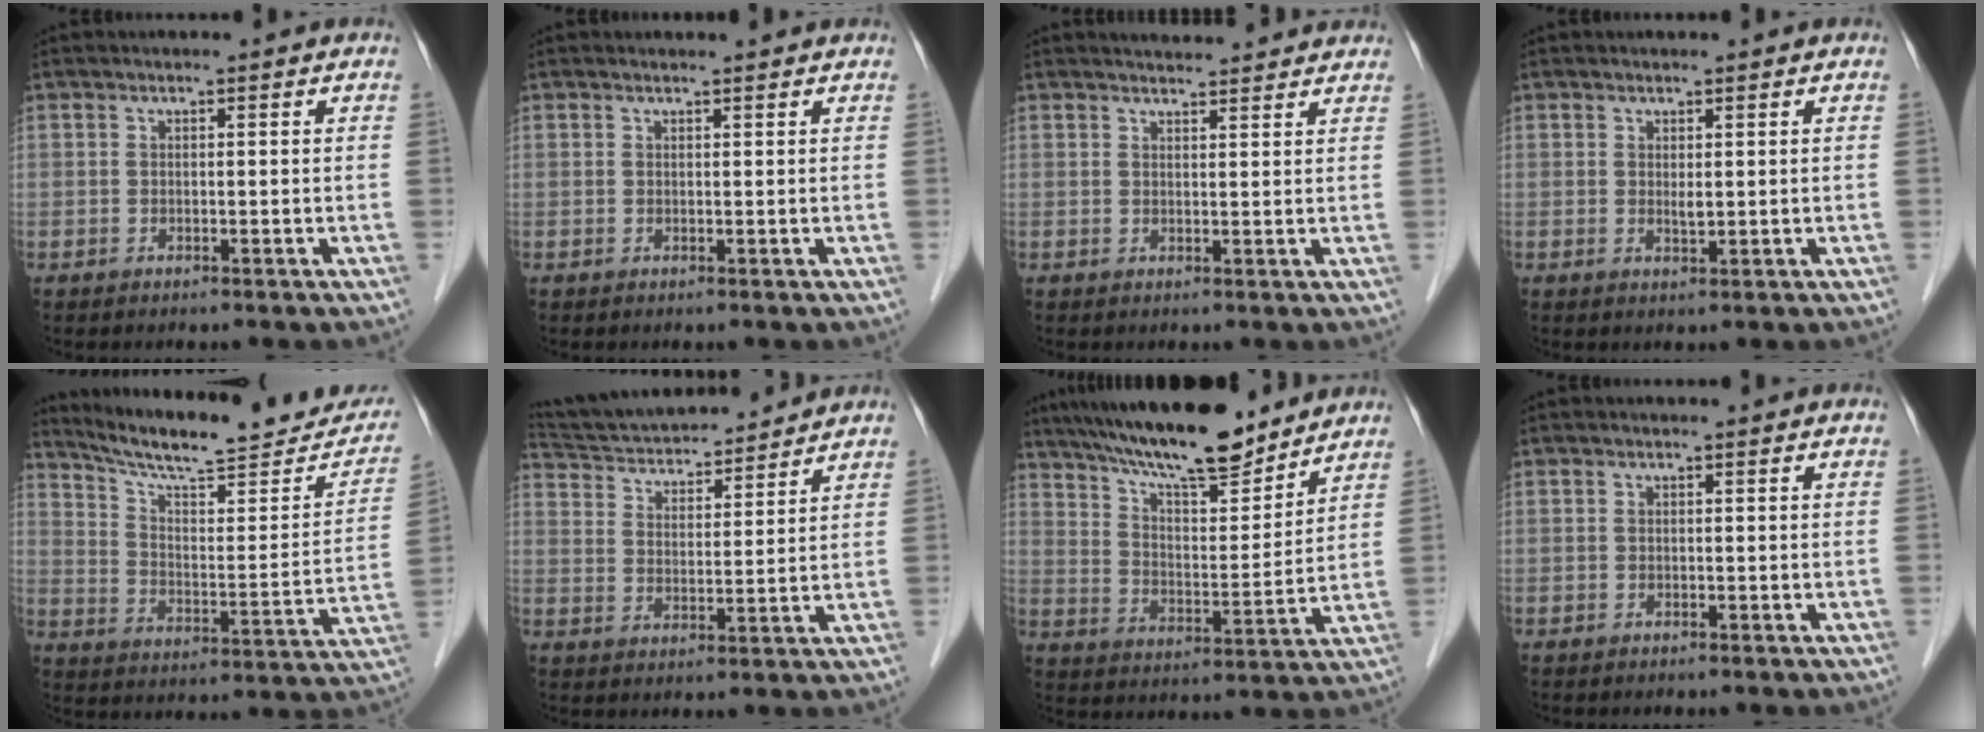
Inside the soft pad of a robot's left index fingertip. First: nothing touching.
{"total": 1.8, "force": [1.7, 0.0, 0.4], "torque": [-0.008, 0.008, 0.023]}
{"total": 6.9, "force": [6.5, 1.1, 1.9], "torque": [-0.024, 0.023, 0.073]}
{"total": 1.2, "force": [0.5, 0.3, 1.1], "torque": [-0.019, -0.002, 0.010]}
{"total": 21.8, "force": [19.3, 3.8, 9.4], "torque": [-0.133, -0.017, 0.271]}
{"total": 15.9, "force": [14.8, 2.4, 5.2], "torque": [-0.094, 0.031, 0.247]}
{"total": 16.7, "force": [14.2, 2.8, 8.3], "torque": [-0.140, 0.011, 0.238]}
{"total": 0.0}